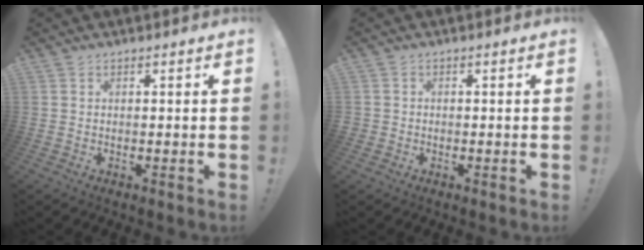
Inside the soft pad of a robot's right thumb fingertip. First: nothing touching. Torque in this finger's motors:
{"motor_torque": [-0.25, 0.10, 0.16, -0.08, 0.01]}